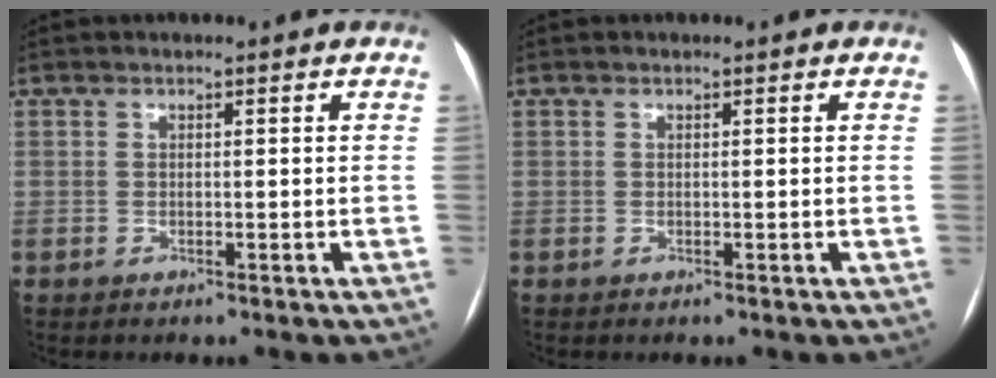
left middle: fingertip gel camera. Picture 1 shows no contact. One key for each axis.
{"total": 0.0}